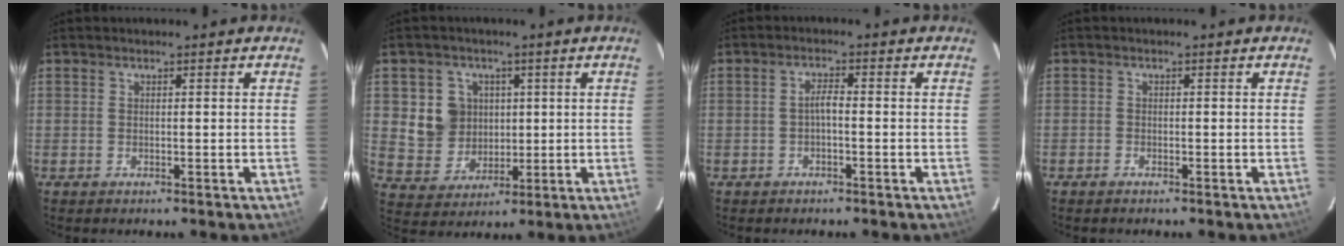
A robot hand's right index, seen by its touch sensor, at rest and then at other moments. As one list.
[{"total": 8.6, "force": [1.5, 8.1, 2.2], "torque": [-0.064, 0.015, 0.043]}, {"total": 1.8, "force": [-0.8, 0.4, 1.6], "torque": [-0.033, 0.008, -0.014]}, {"total": 0.9, "force": [-0.8, 0.4, 0.0], "torque": [-0.005, 0.002, -0.017]}]